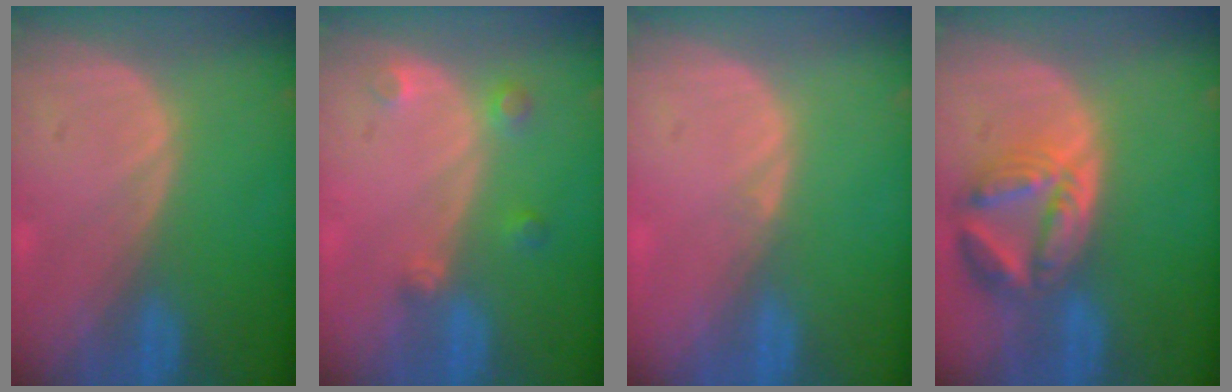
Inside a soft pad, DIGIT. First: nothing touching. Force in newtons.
{"total": 2.8, "press": 2.7, "slide": 0.7}
{"total": 0.6, "press": 0.4, "slide": 0.5}
{"total": 8.2, "press": 7.3, "slide": 3.8}